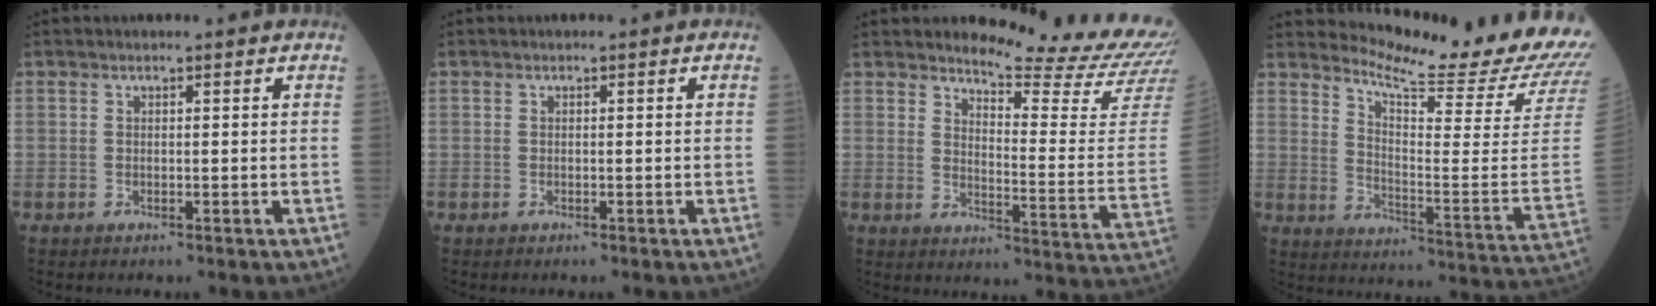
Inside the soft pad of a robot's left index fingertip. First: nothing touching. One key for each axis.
{"total": 0.0}
{"total": 16.5, "fx": 15.8, "fy": -0.8, "fz": 4.5, "tx": -0.068, "ty": -0.134, "tz": 0.178}
{"total": 20.1, "fx": 19.1, "fy": -1.3, "fz": 5.9, "tx": -0.114, "ty": -0.138, "tz": 0.242}